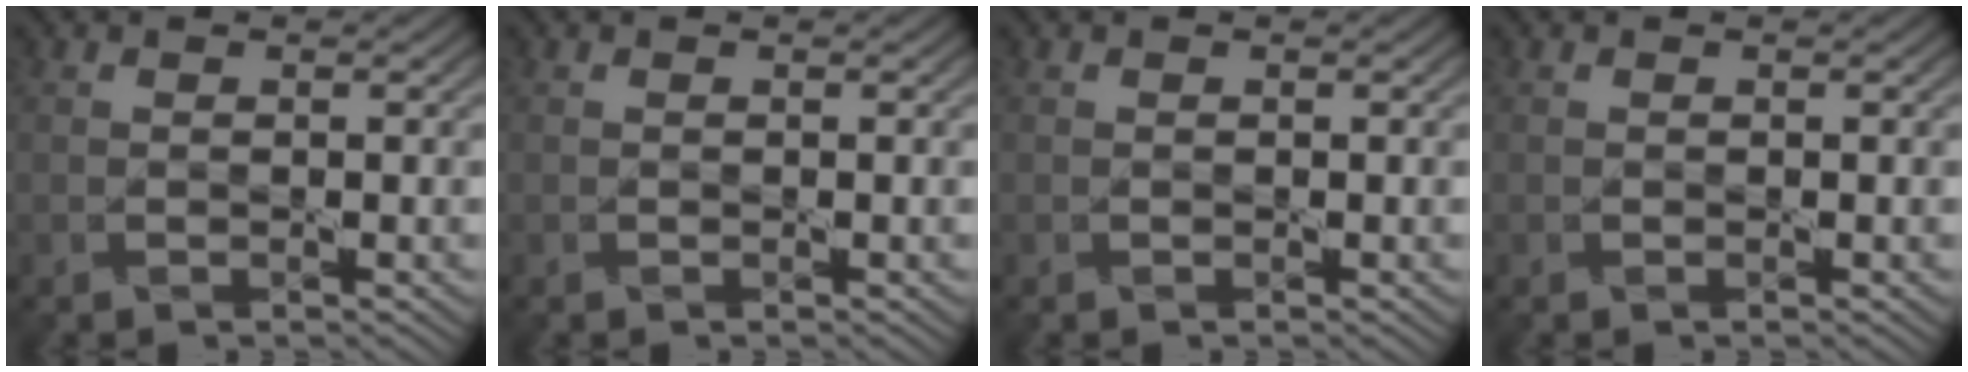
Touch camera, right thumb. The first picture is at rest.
{"total": 0.0}
{"total": 0.0}
{"total": 0.0}